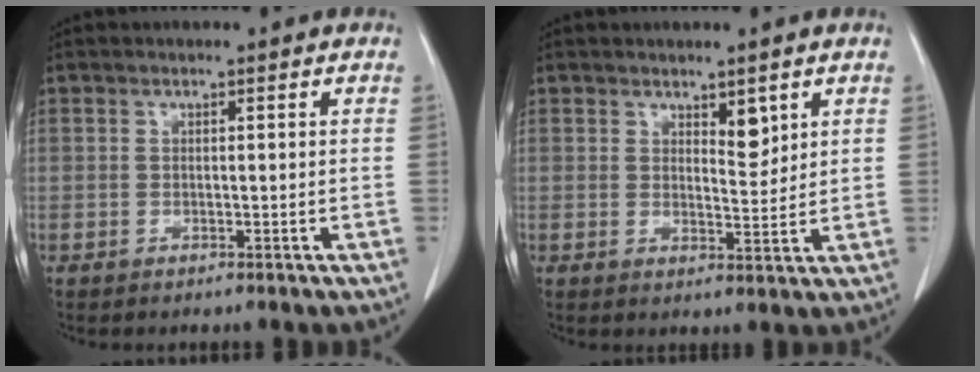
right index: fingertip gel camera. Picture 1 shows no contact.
{"total": 3.0, "force": [1.9, 1.1, 2.1], "torque": [-0.032, -0.009, 0.034]}